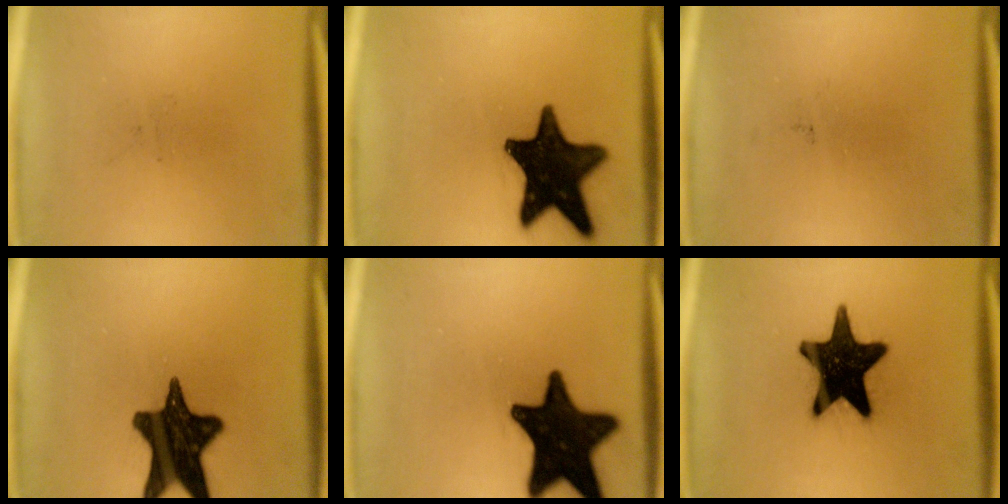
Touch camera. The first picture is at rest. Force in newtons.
{"total": 17.8}
{"total": 0.0}
{"total": 16.5}
{"total": 19.9}
{"total": 18.4}